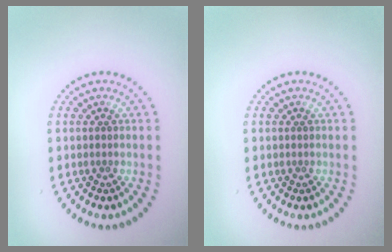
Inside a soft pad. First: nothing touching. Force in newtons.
{"total": 0.0}